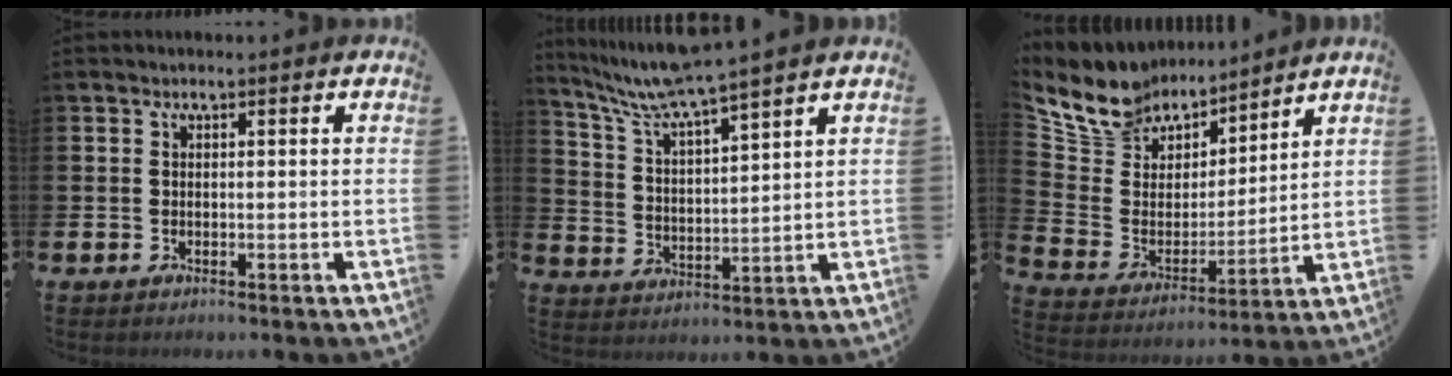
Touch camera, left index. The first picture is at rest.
{"total": 7.3, "force": [6.7, -0.5, 2.8], "torque": [-0.077, -0.039, 0.114]}
{"total": 9.6, "force": [8.7, 4.0, 0.0], "torque": [-0.060, -0.074, 0.162]}